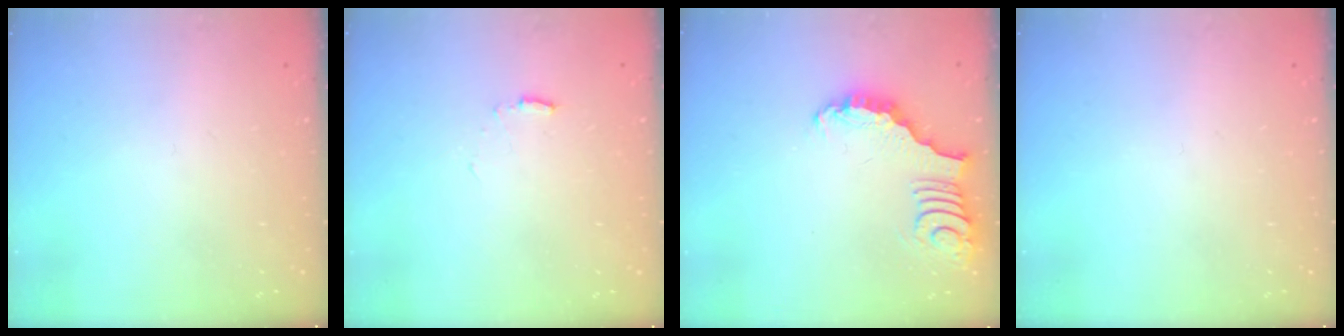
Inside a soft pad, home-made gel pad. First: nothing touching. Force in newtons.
{"total": 5.8, "press": 5.8, "slide": 0.4}
{"total": 3.3, "press": 3.3, "slide": 0.4}
{"total": 0.0}